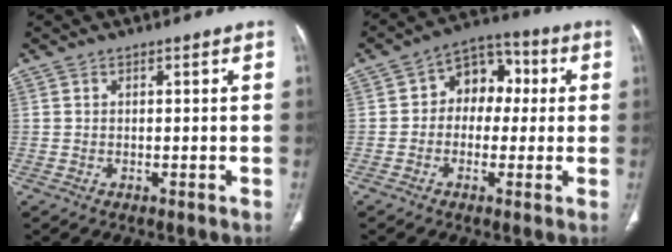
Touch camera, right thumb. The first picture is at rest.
{"total": 9.7, "force": [0.8, 7.3, 6.3], "torque": [-0.050, 0.031, -0.002]}